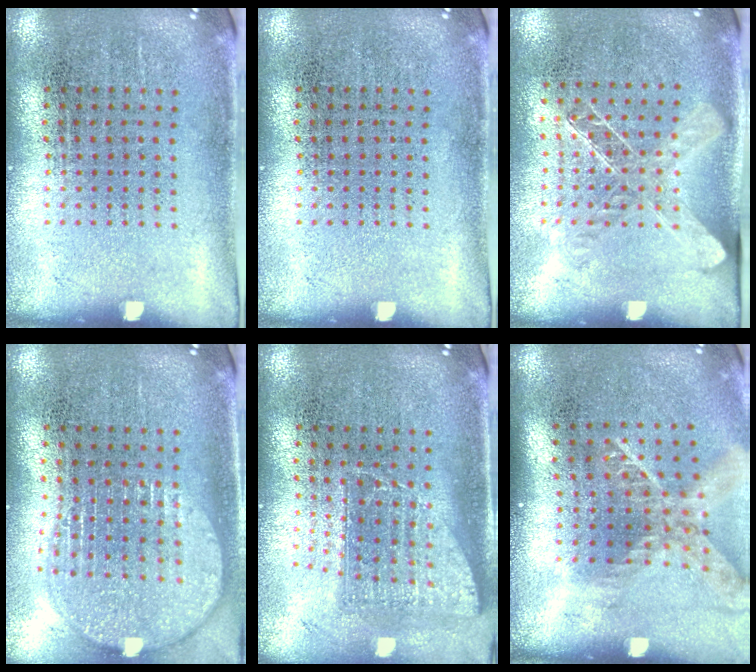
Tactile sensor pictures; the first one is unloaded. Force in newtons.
{"total": 0.0}
{"total": 1.3, "press": 1.1, "slide": 0.7}
{"total": 1.9, "press": 1.6, "slide": 1.0}
{"total": 1.7, "press": 1.3, "slide": 1.0}
{"total": 1.8, "press": 1.3, "slide": 1.2}